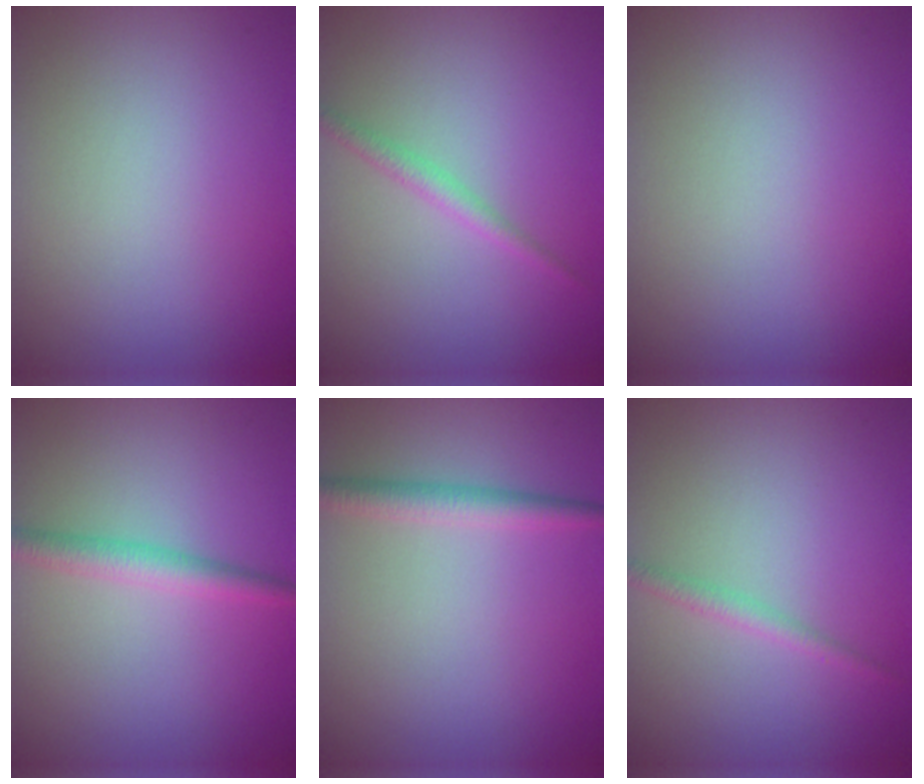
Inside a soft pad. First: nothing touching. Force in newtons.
{"total": 1.5, "press": 1.5, "slide": 0.0}
{"total": 0.0}
{"total": 2.6, "press": 2.6, "slide": 0.1}
{"total": 2.4, "press": 2.4, "slide": 0.0}
{"total": 1.4, "press": 1.4, "slide": 0.0}